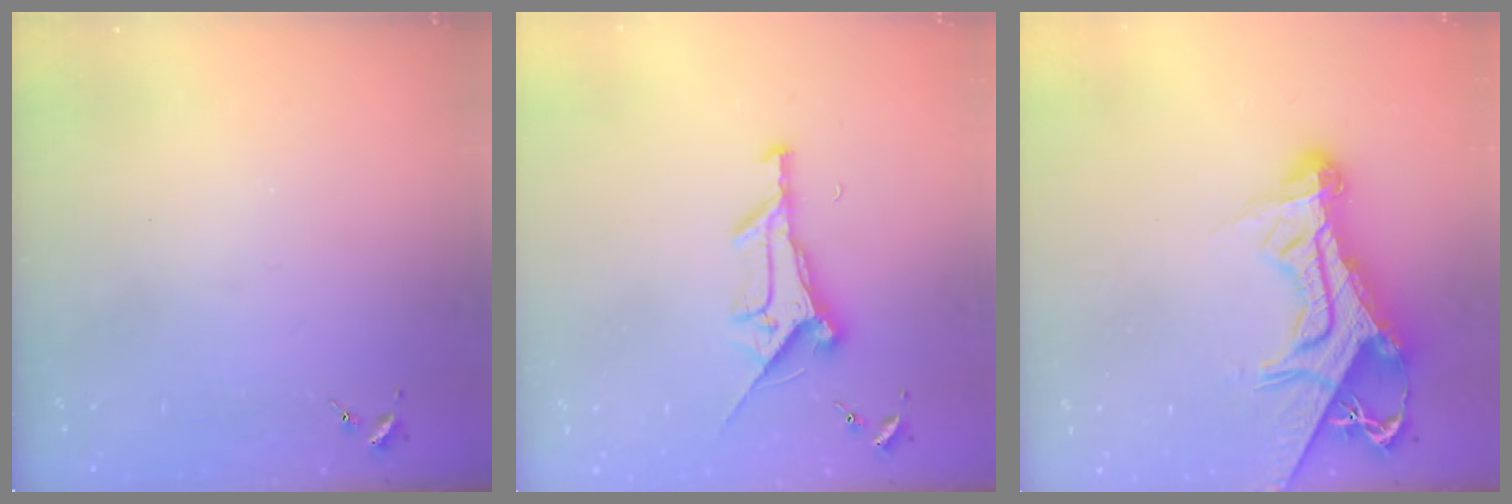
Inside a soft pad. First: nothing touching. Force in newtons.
{"total": 11.3, "press": 11.3, "slide": 0.6}
{"total": 19.0, "press": 18.9, "slide": 1.9}